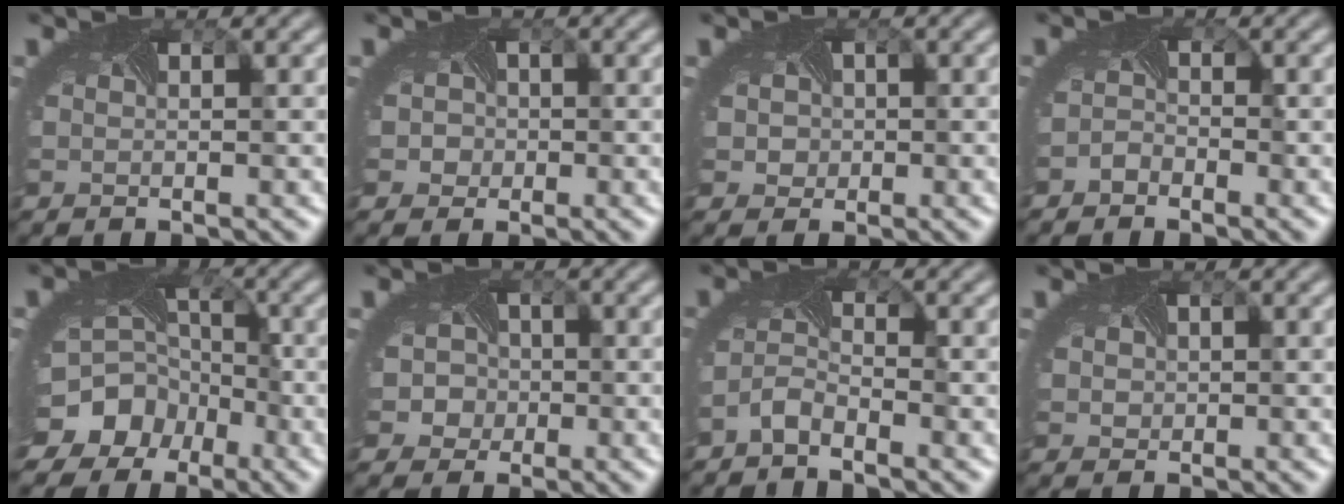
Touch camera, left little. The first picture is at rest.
{"total": 2.3, "force": [-0.1, 2.2, 0.7], "torque": [0.000, 0.005, -0.010]}
{"total": 2.7, "force": [0.4, 2.4, 1.1], "torque": [-0.016, 0.012, -0.003]}
{"total": 1.3, "force": [-1.2, 0.5, -0.1], "torque": [-0.006, -0.003, -0.027]}
{"total": 12.6, "force": [-6.6, 10.2, 3.5], "torque": [-0.086, -0.051, -0.105]}
{"total": 4.8, "force": [-0.7, 4.4, 1.6], "torque": [-0.012, 0.013, -0.032]}
{"total": 1.9, "force": [-1.8, 0.5, 0.6], "torque": [-0.026, 0.000, -0.041]}
{"total": 1.2, "force": [0.4, 1.2, 0.2], "torque": [-0.004, -0.001, 0.000]}